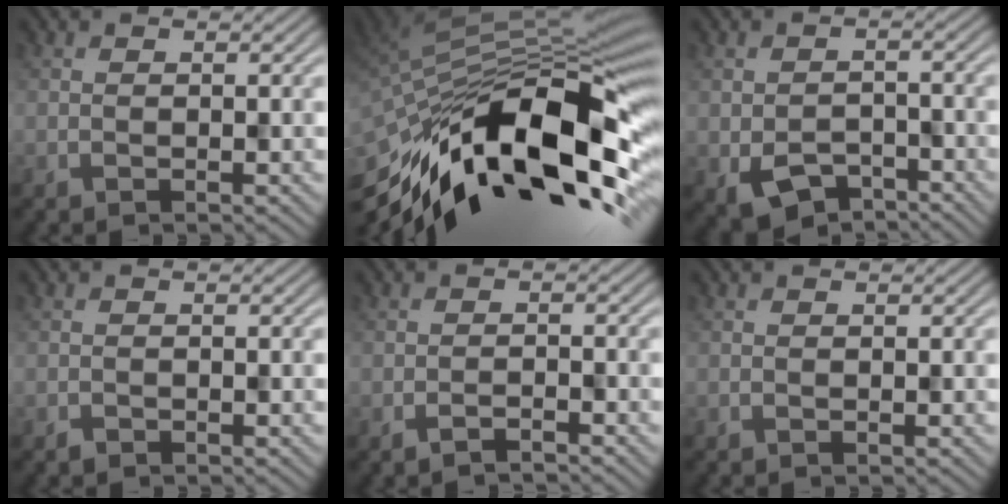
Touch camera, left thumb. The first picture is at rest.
{"total": 18.5, "force": [-9.1, 7.1, 14.4], "torque": [-0.255, -0.019, -0.163]}
{"total": 5.0, "force": [-2.8, 3.1, 2.8], "torque": [-0.060, -0.015, -0.047]}
{"total": 0.5, "force": [-0.4, 0.3, 0.1], "torque": [-0.005, -0.003, -0.009]}
{"total": 1.5, "force": [-1.3, 0.2, 0.8], "torque": [-0.015, 0.003, -0.025]}
{"total": 0.0}